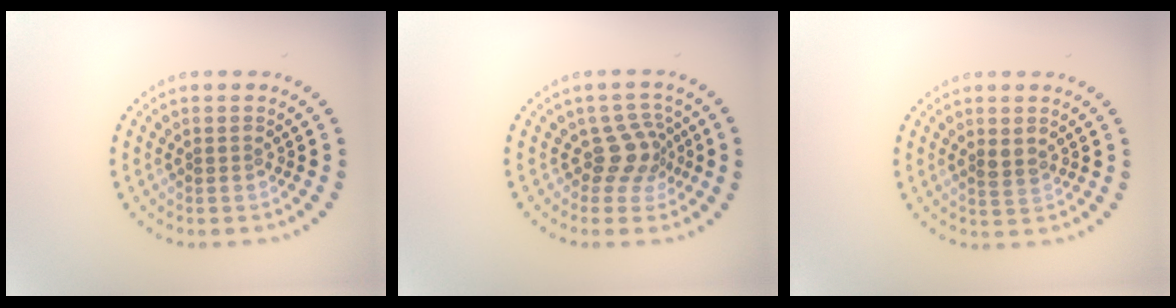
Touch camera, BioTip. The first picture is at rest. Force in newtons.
{"total": 2.9, "press": 2.1, "slide": 2.0}
{"total": 1.2, "press": 1.1, "slide": 0.5}